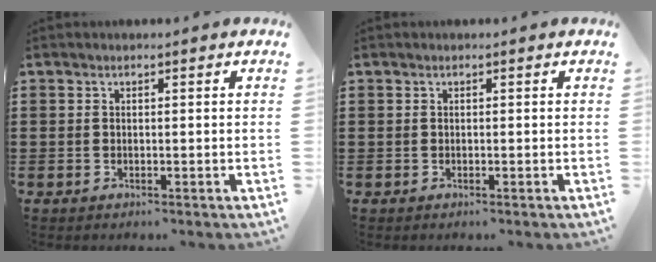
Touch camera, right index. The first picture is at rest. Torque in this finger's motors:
{"motor_torque": [-1.20, 0.94, -1.05, -0.21]}